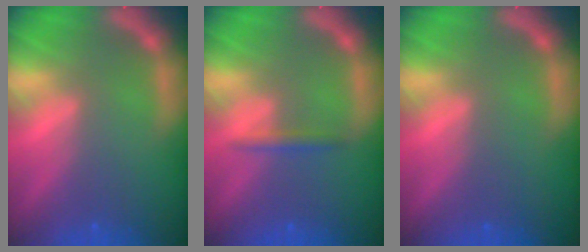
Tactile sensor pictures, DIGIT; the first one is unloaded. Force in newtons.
{"total": 1.4}
{"total": 0.0}